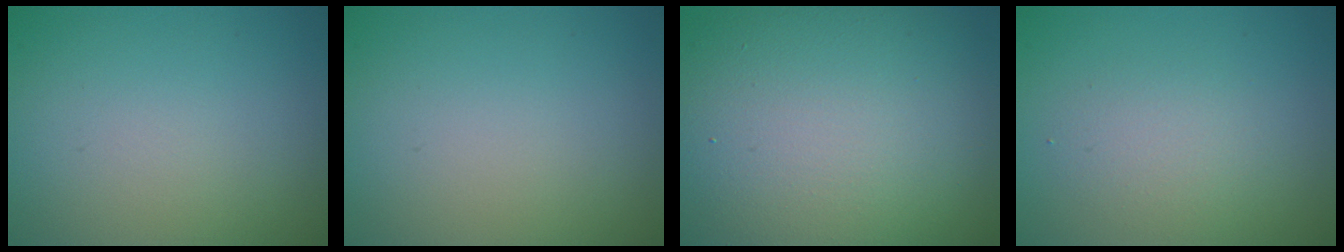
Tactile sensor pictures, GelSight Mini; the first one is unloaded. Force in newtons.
{"total": 0.0}
{"total": 16.5, "press": 16.4, "slide": 1.1}
{"total": 2.0, "press": 2.0, "slide": 0.2}